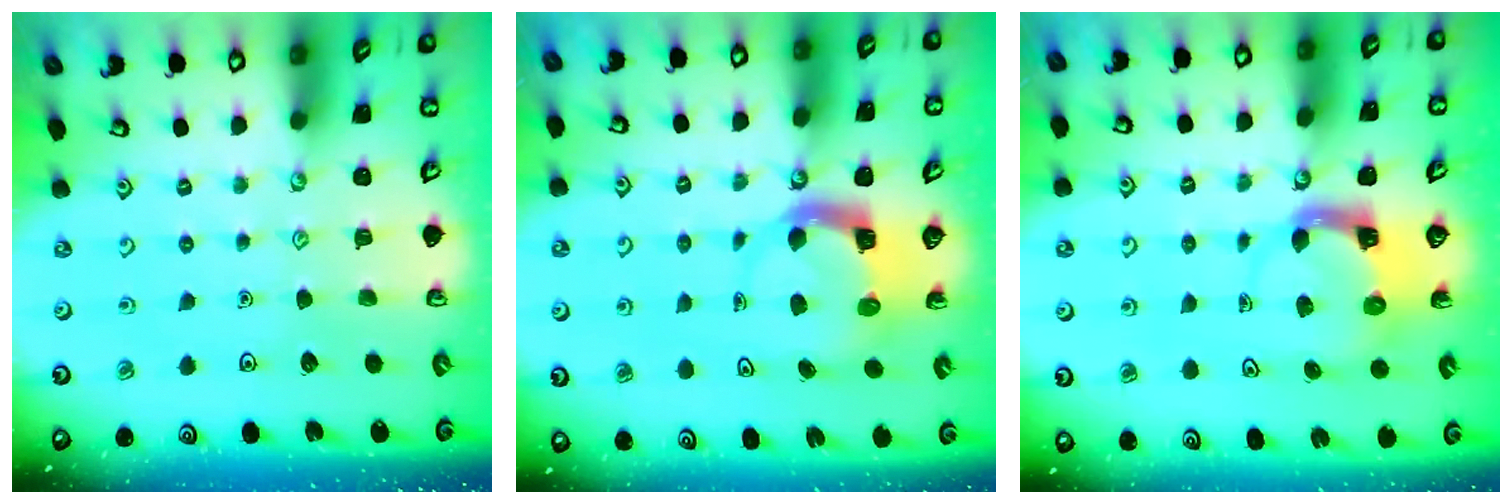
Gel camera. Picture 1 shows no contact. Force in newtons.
{"total": 3.8, "press": 3.8, "slide": 0.5}
{"total": 3.9, "press": 3.9, "slide": 0.4}